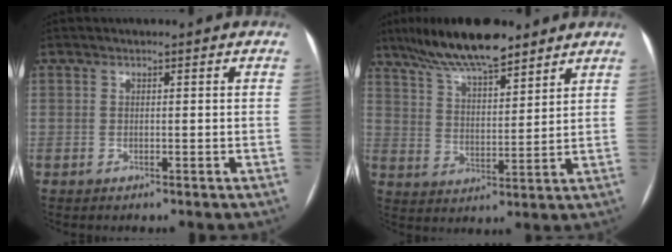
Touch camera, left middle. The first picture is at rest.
{"total": 13.0, "force": [10.4, 2.9, 7.3], "torque": [-0.133, 0.019, 0.185]}